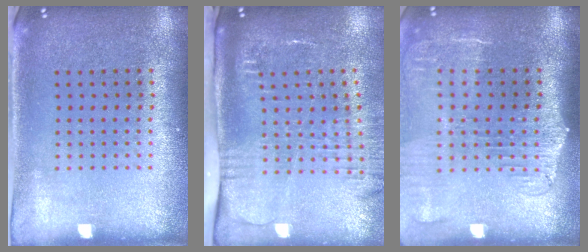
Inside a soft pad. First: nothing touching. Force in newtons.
{"total": 2.7, "press": 2.0, "slide": 1.8}
{"total": 2.1, "press": 1.7, "slide": 1.2}